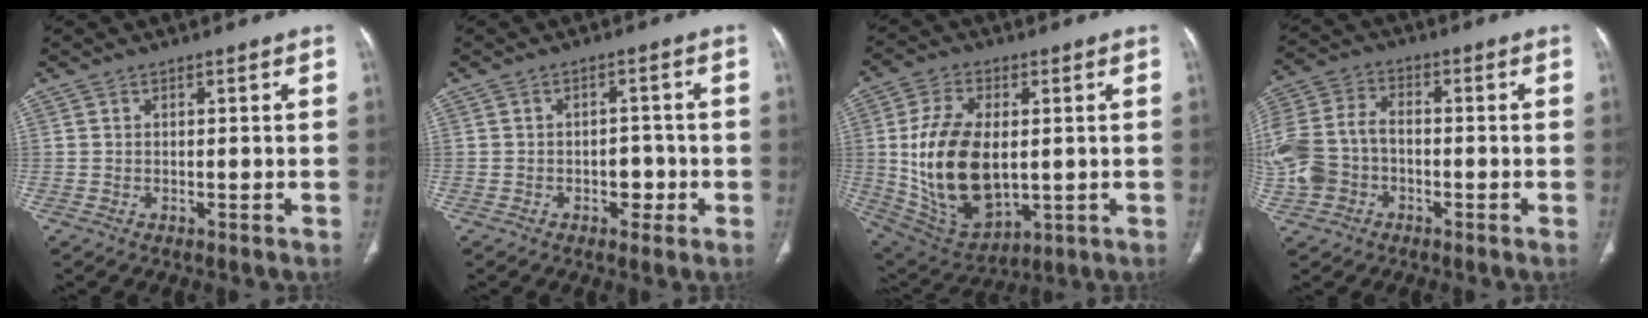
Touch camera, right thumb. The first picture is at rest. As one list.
[{"total": 3.7, "force": [-1.3, 2.6, 2.3], "torque": [-0.010, 0.014, -0.017]}, {"total": 18.8, "force": [0.3, 11.0, 15.3], "torque": [-0.283, -0.010, 0.029]}, {"total": 12.3, "force": [-2.9, 9.4, 7.4], "torque": [-0.168, 0.031, -0.061]}]